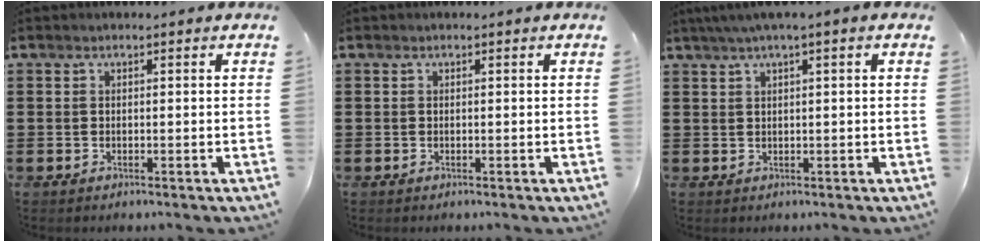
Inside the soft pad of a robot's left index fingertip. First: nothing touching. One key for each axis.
{"total": 0.0}
{"total": 1.9, "fx": 0.7, "fy": 0.0, "fz": 1.8, "tx": -0.033, "ty": -0.001, "tz": 0.012}